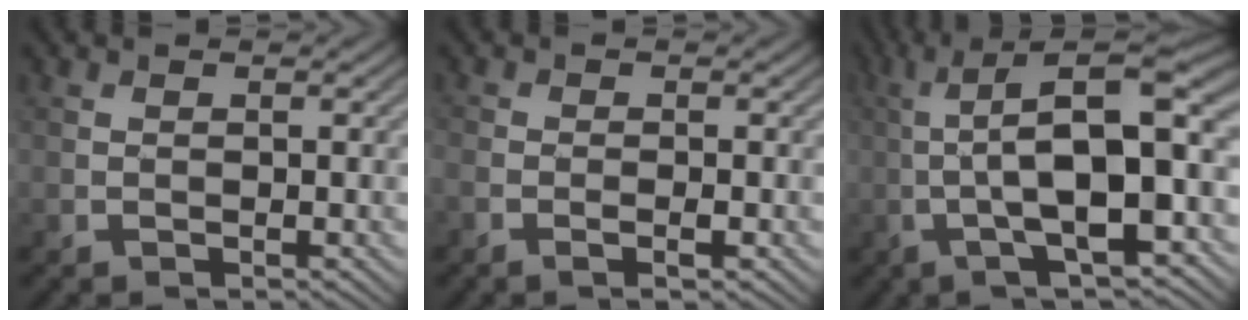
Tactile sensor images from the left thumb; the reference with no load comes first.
{"total": 2.0, "force": [-1.0, 0.6, 1.6], "torque": [-0.037, 0.000, -0.022]}
{"total": 15.8, "force": [-0.9, 4.8, 15.0], "torque": [-0.249, 0.020, -0.016]}